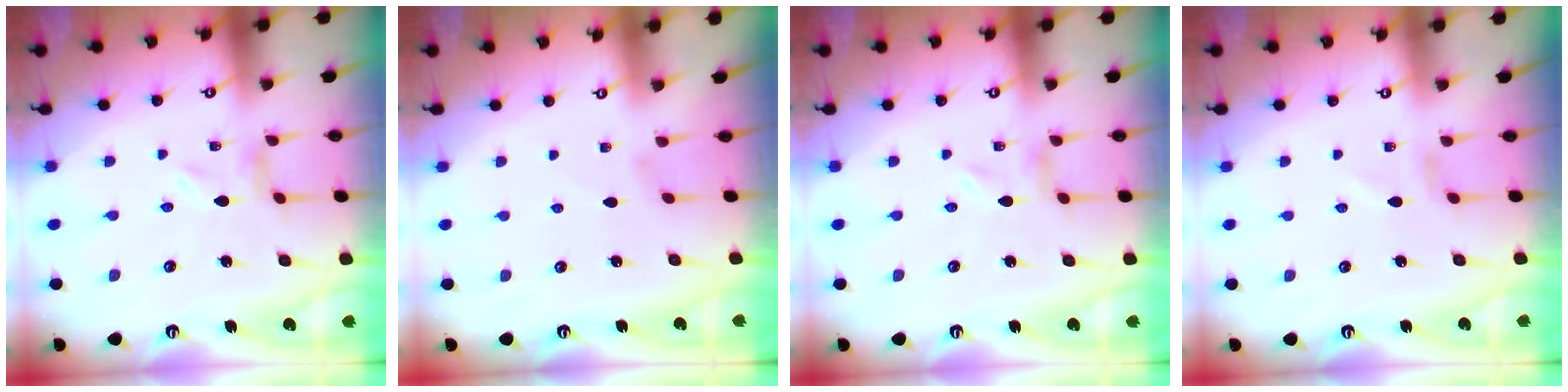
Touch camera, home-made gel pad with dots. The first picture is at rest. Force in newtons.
{"total": 0.0}
{"total": 0.0}
{"total": 1.1, "press": 1.0, "slide": 0.3}